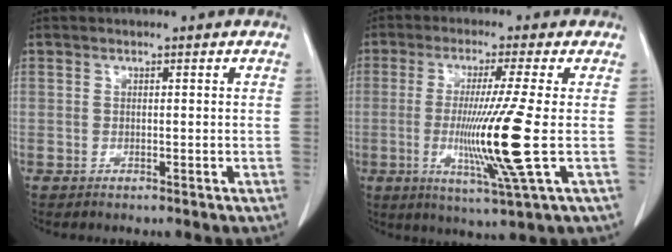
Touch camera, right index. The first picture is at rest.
{"total": 11.8, "force": [-1.6, -2.2, 11.5], "torque": [-0.220, -0.033, -0.026]}